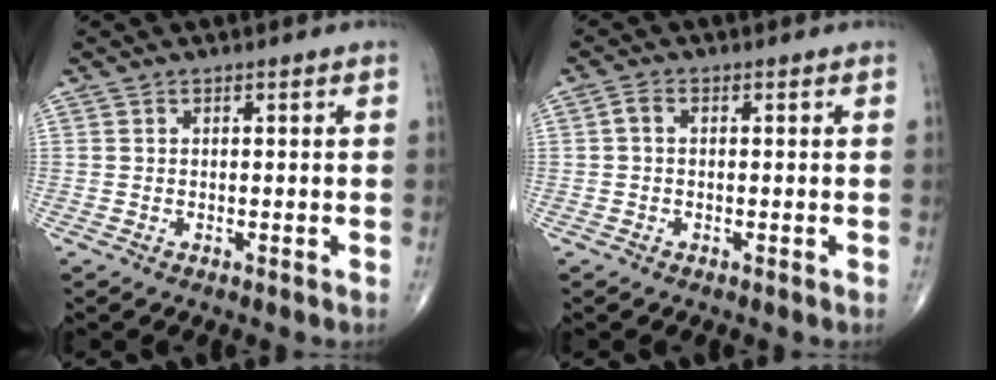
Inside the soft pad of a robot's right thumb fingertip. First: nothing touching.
{"total": 1.7, "force": [0.1, 1.1, 1.3], "torque": [-0.023, 0.006, -0.001]}